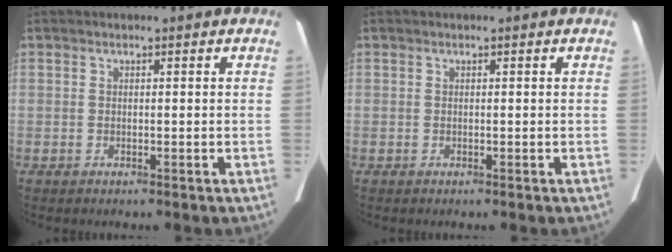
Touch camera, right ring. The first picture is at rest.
{"total": 0.0}